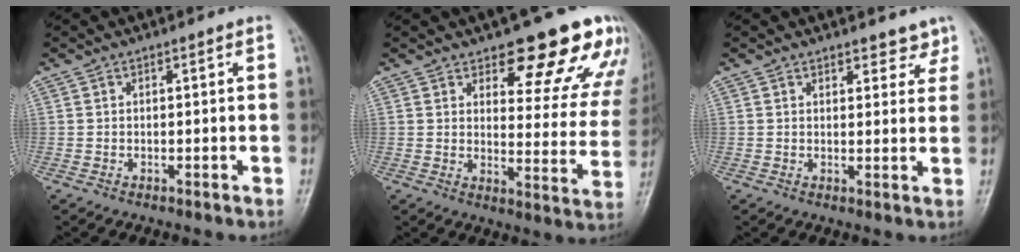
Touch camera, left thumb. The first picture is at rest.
{"total": 15.7, "force": [11.3, 5.9, 9.1], "torque": [-0.053, -0.075, 0.133]}
{"total": 3.8, "force": [3.0, 1.9, 1.2], "torque": [0.016, -0.018, 0.039]}